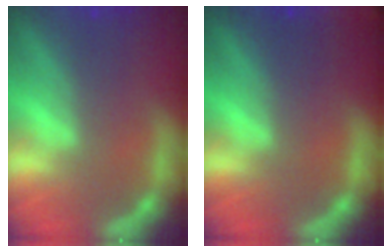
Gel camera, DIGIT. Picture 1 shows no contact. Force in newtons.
{"total": 7.5}